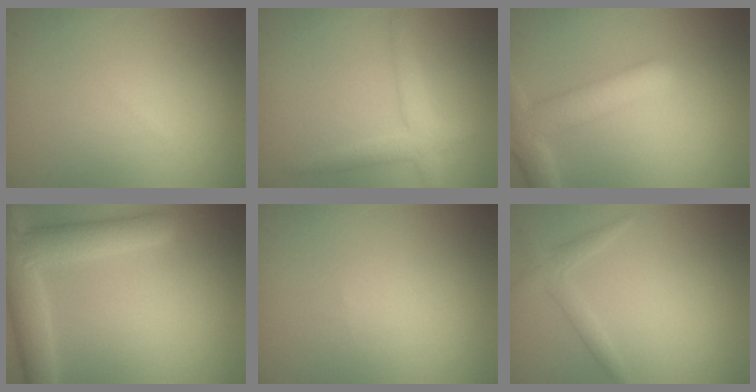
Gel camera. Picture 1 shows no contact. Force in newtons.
{"total": 2.8, "press": 2.8, "slide": 0.2}
{"total": 4.8, "press": 4.8, "slide": 0.4}
{"total": 6.3, "press": 6.3, "slide": 0.3}
{"total": 0.0}
{"total": 1.6, "press": 1.6, "slide": 0.1}